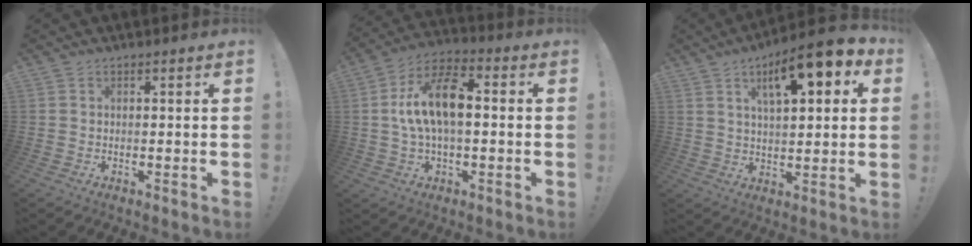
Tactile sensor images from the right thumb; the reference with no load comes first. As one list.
[{"total": 13.8, "force": [1.2, 6.9, 12.0], "torque": [-0.213, 0.007, 0.019]}, {"total": 13.2, "force": [6.3, 4.0, 10.9], "torque": [-0.158, -0.027, 0.098]}]